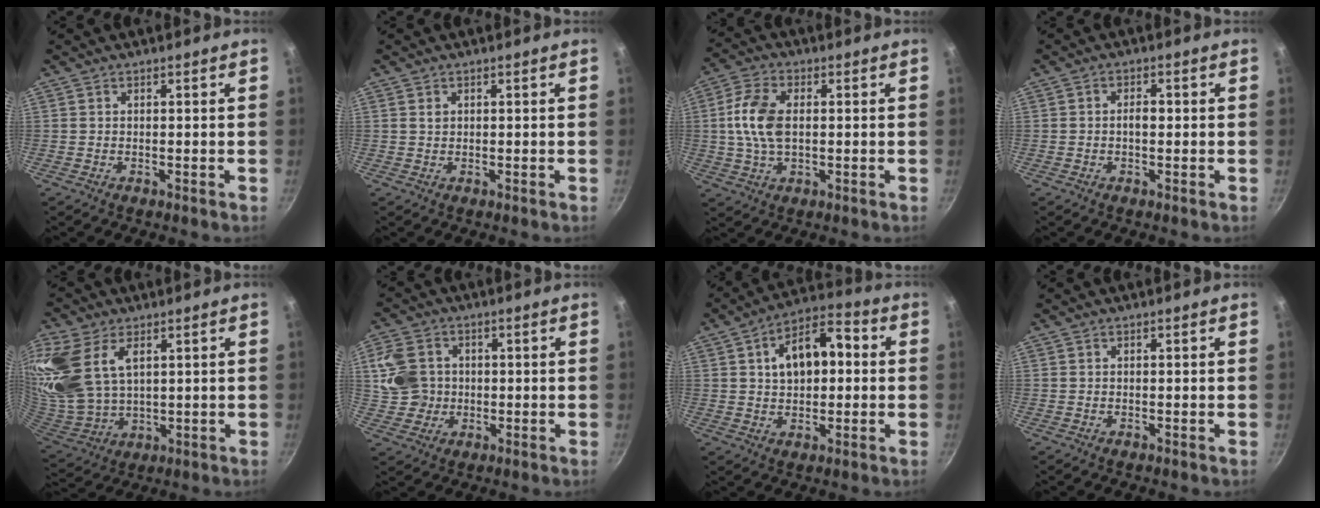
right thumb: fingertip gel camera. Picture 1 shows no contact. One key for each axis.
{"total": 1.2, "fx": 0.5, "fy": 0.9, "fz": 0.6, "tx": -0.011, "ty": 0.002, "tz": 0.011}
{"total": 9.8, "fx": 0.8, "fy": 5.8, "fz": 7.8, "tx": -0.152, "ty": 0.015, "tz": 0.010}
{"total": 2.2, "fx": -0.1, "fy": 1.3, "fz": 1.7, "tx": -0.021, "ty": 0.008, "tz": -0.005}
{"total": 19.1, "fx": 7.4, "fy": 11.6, "fz": 13.2, "tx": -0.289, "ty": -0.012, "tz": 0.159}
{"total": 9.2, "fx": 1.2, "fy": 8.1, "fz": 4.2, "tx": -0.065, "ty": 0.004, "tz": 0.022}
{"total": 12.8, "fx": 1.9, "fy": 8.0, "fz": 9.9, "tx": -0.123, "ty": 0.026, "tz": 0.022}
{"total": 0.0}